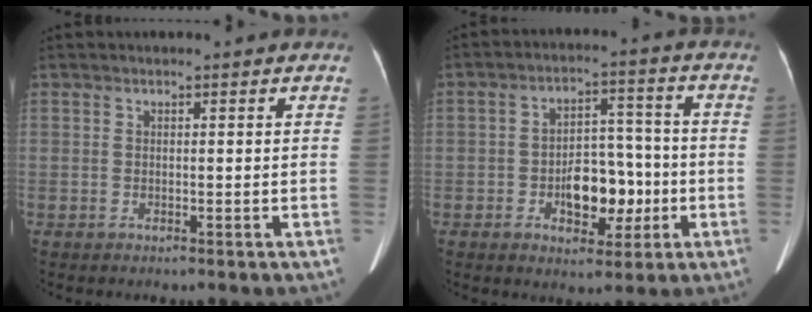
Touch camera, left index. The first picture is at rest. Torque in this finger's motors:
{"motor_torque": [0.17, 0.09, 0.13, 0.07]}